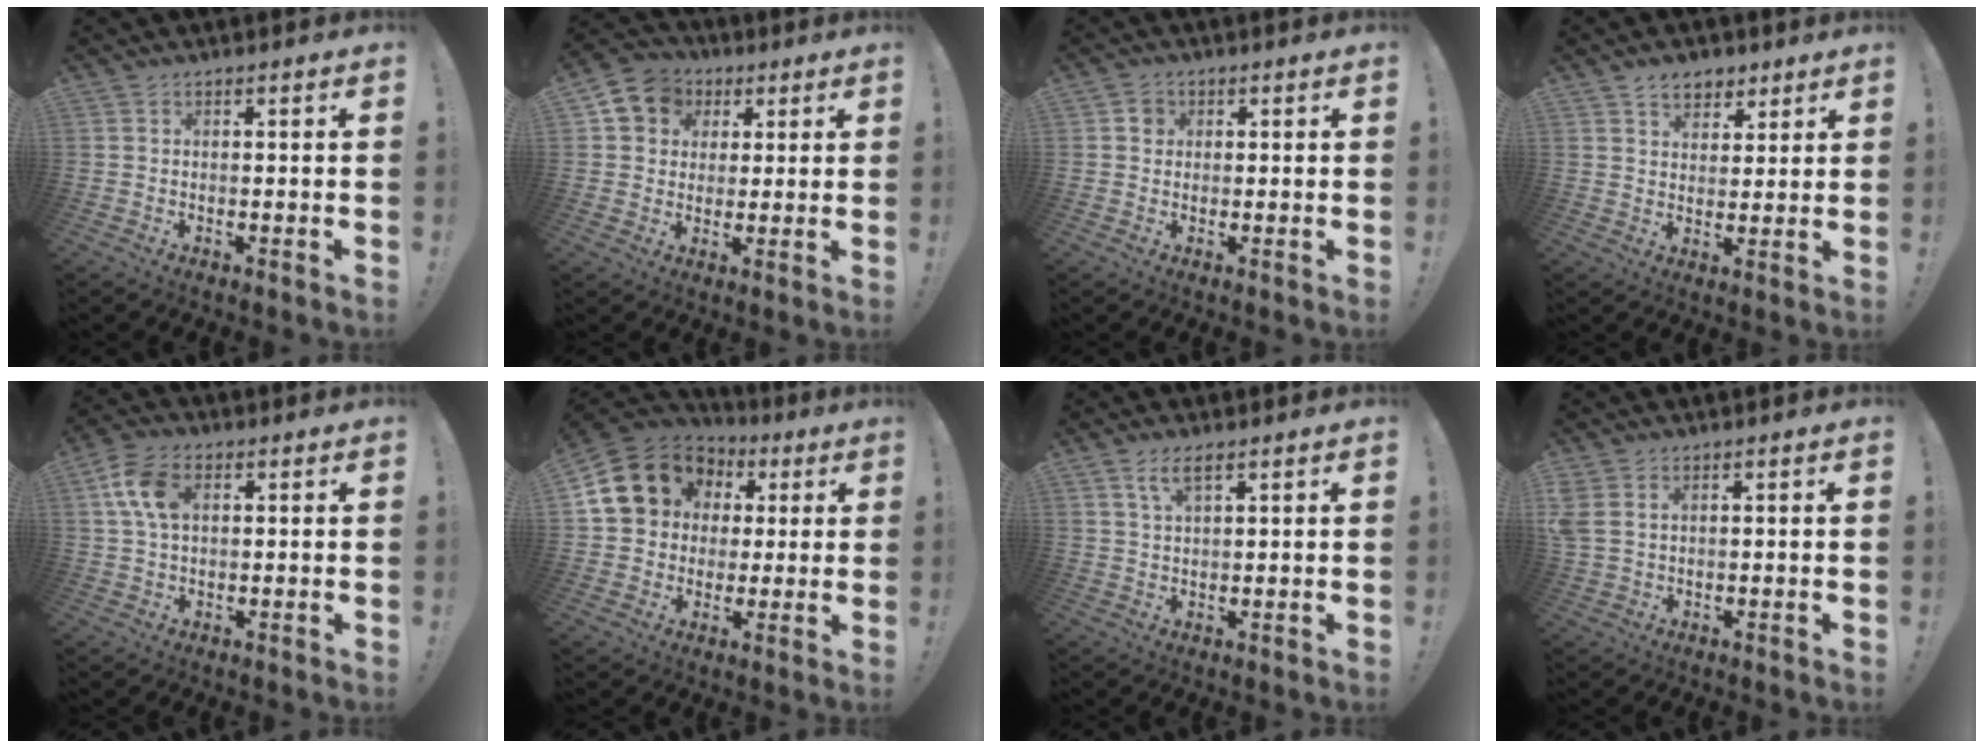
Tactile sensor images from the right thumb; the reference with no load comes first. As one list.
[{"total": 9.5, "force": [3.0, 8.4, 3.2], "torque": [-0.044, -0.008, 0.064]}, {"total": 3.0, "force": [0.5, 2.7, 1.0], "torque": [-0.008, 0.005, 0.008]}, {"total": 7.0, "force": [4.5, 5.0, 2.0], "torque": [-0.014, -0.026, 0.084]}, {"total": 9.7, "force": [2.5, 6.3, 7.0], "torque": [-0.134, 0.010, 0.050]}, {"total": 16.5, "force": [4.8, 14.0, 7.2], "torque": [-0.113, -0.013, 0.111]}, {"total": 4.7, "force": [2.6, 1.8, 3.5], "torque": [-0.063, -0.004, 0.047]}, {"total": 4.0, "force": [1.6, 2.8, 2.3], "torque": [-0.053, -0.001, 0.033]}]